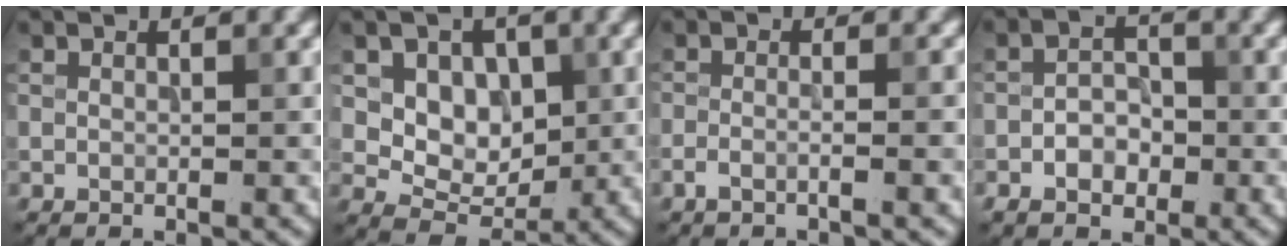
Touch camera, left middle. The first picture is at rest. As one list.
[{"total": 5.2, "force": [1.3, 3.9, 3.1], "torque": [-0.049, -0.010, 0.020]}, {"total": 2.8, "force": [-1.2, 0.8, 2.5], "torque": [-0.031, 0.003, -0.030]}, {"total": 2.9, "force": [-1.2, 2.1, 1.5], "torque": [-0.019, 0.004, -0.023]}]